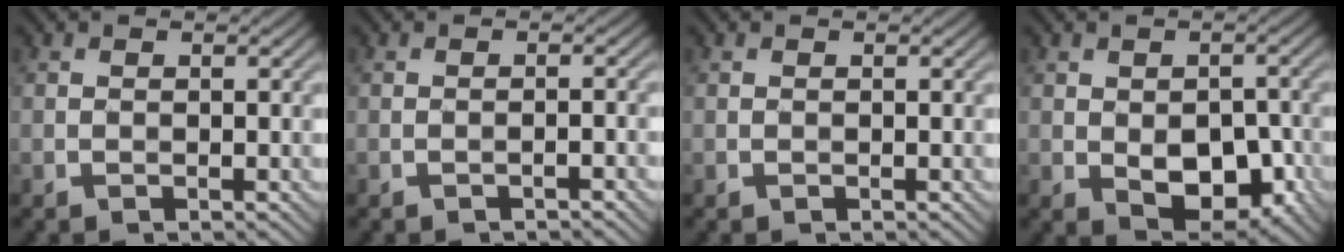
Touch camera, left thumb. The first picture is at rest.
{"total": 1.0, "force": [-0.8, 0.0, 0.6], "torque": [-0.009, 0.005, -0.015]}
{"total": 0.0}
{"total": 8.0, "force": [-2.3, 4.8, 6.0], "torque": [-0.096, -0.019, -0.027]}